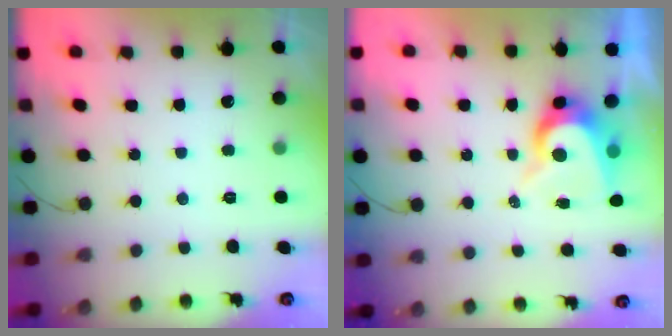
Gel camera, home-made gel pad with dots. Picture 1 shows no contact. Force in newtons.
{"total": 8.0, "press": 8.0, "slide": 0.6}